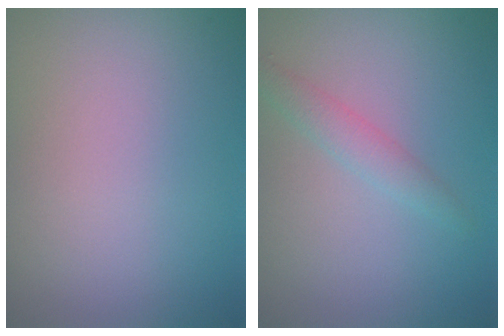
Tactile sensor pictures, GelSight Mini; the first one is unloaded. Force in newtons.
{"total": 1.7, "press": 1.7, "slide": 0.1}